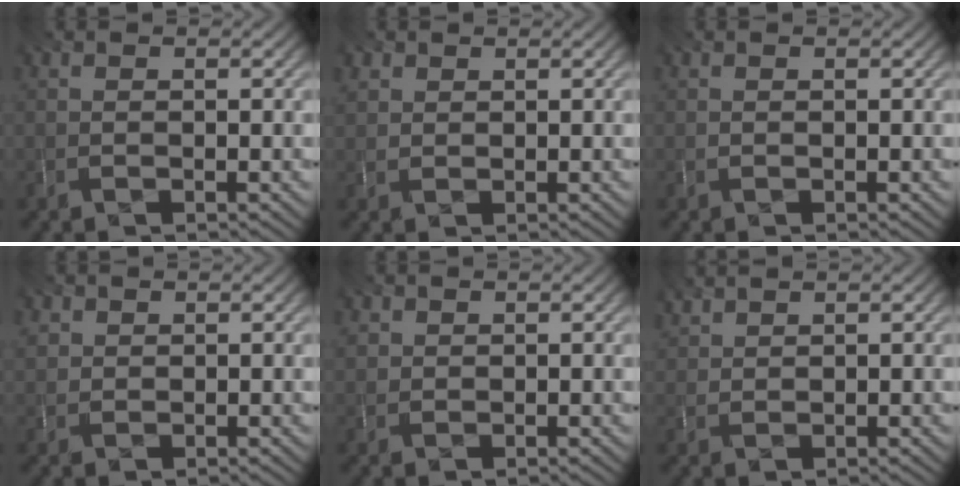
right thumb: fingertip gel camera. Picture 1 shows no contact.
{"total": 1.7, "force": [1.2, 1.2, 0.3], "torque": [-0.010, -0.003, 0.023]}
{"total": 0.0}
{"total": 1.6, "force": [0.8, 1.3, 0.2], "torque": [-0.009, -0.004, 0.017]}
{"total": 1.3, "force": [0.7, 1.1, 0.1], "torque": [-0.004, -0.004, 0.014]}
{"total": 2.1, "force": [2.0, 0.6, 0.3], "torque": [-0.013, -0.001, 0.038]}